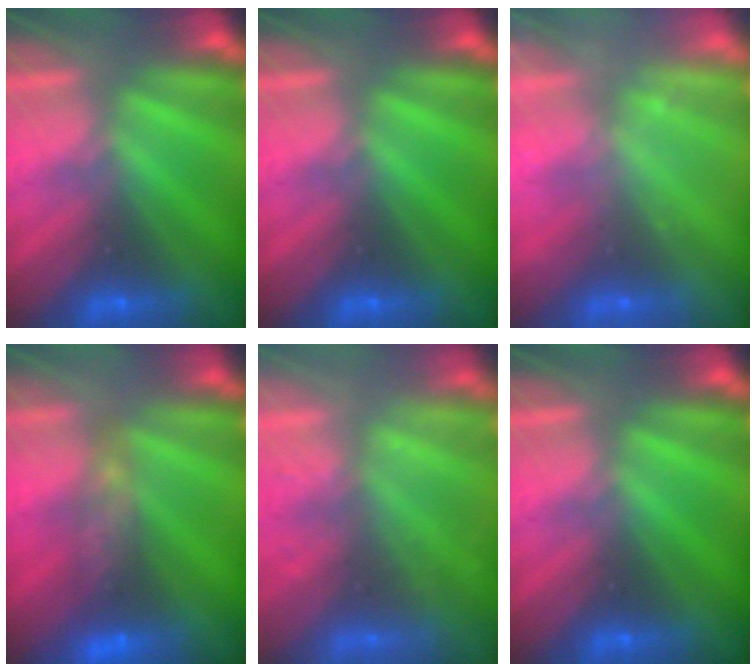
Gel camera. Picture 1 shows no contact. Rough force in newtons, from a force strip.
{"total": 0.0}
{"total": 2.2}
{"total": 6.4}
{"total": 2.3}
{"total": 0.0}